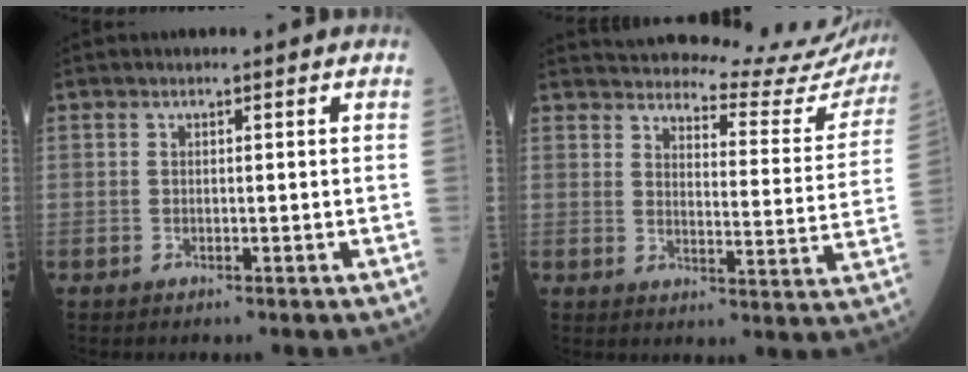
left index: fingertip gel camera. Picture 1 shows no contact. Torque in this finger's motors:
{"motor_torque": [0.68, -1.46, 0.31, 0.01]}